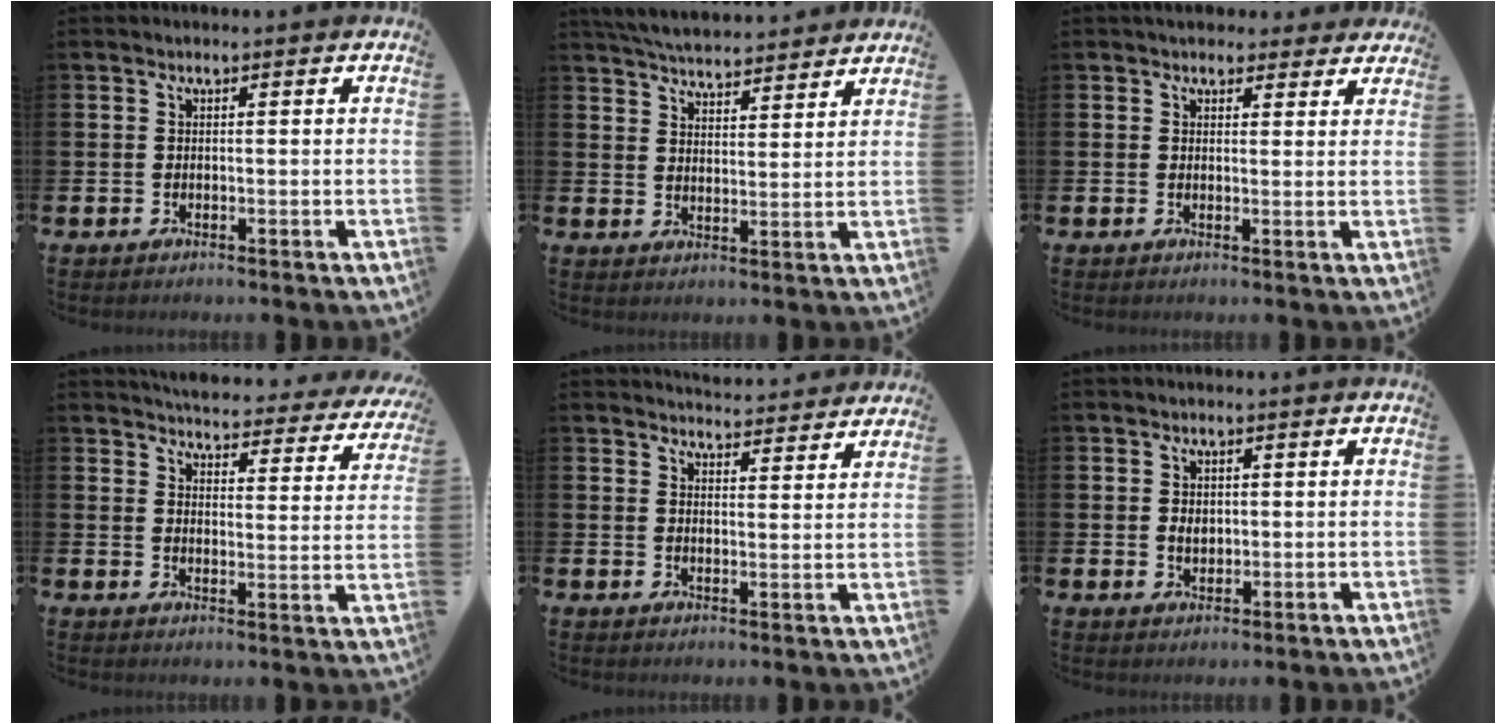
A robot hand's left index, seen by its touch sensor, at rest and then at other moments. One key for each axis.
{"total": 5.7, "fx": 5.6, "fy": 0.4, "fz": 0.6, "tx": -0.034, "ty": -0.030, "tz": 0.102}
{"total": 3.5, "fx": 3.1, "fy": 1.6, "fz": 0.0, "tx": 0.008, "ty": -0.012, "tz": 0.054}
{"total": 4.7, "fx": 4.6, "fy": 0.7, "fz": 0.6, "tx": -0.031, "ty": -0.039, "tz": 0.076}
{"total": 4.7, "fx": 4.7, "fy": 0.4, "fz": 0.0, "tx": -0.002, "ty": -0.033, "tz": 0.084}
{"total": 2.0, "fx": 0.4, "fy": 1.5, "fz": 1.2, "tx": -0.007, "ty": 0.001, "tz": 0.002}